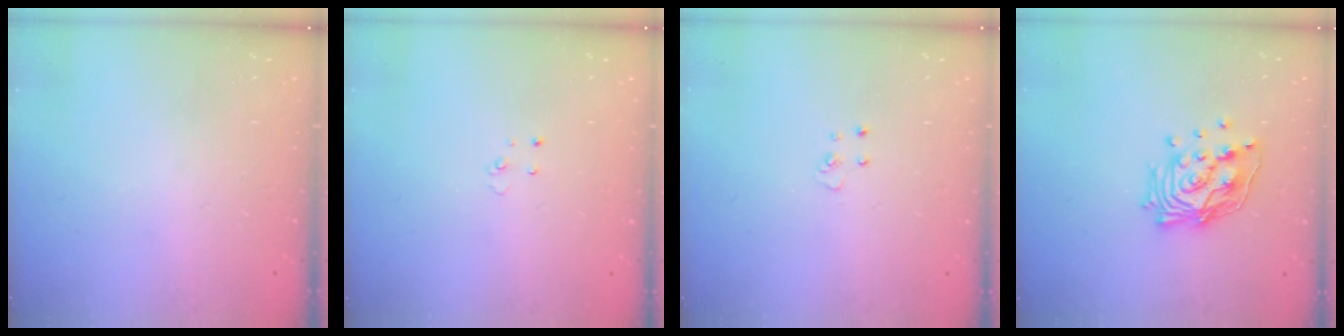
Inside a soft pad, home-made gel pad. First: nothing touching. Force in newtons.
{"total": 2.5, "press": 2.5, "slide": 0.2}
{"total": 3.4, "press": 3.4, "slide": 0.3}
{"total": 15.0, "press": 14.9, "slide": 2.0}